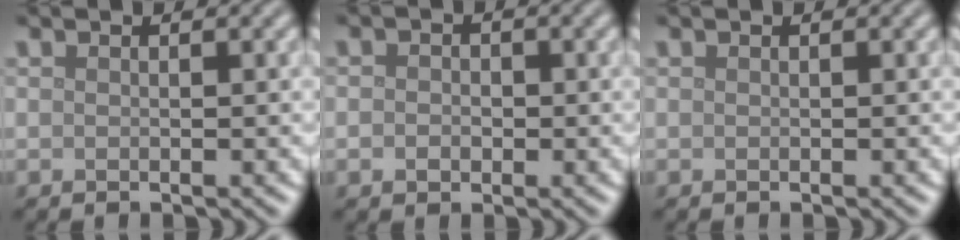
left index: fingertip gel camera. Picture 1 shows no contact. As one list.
[{"total": 1.6, "force": [-0.1, 1.4, 0.9], "torque": [-0.011, 0.001, -0.010]}, {"total": 0.0}]